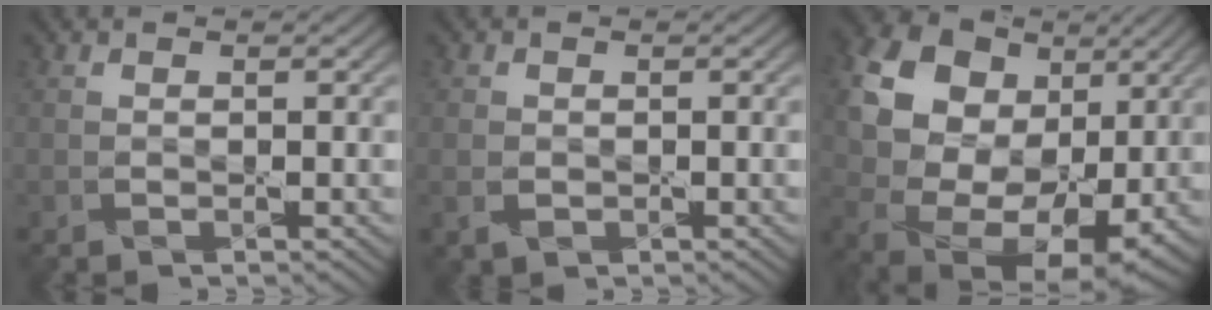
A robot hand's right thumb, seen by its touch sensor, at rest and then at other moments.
{"total": 1.9, "force": [-0.5, 1.5, 1.0], "torque": [-0.027, -0.008, -0.011]}
{"total": 18.5, "force": [6.0, 13.5, 11.2], "torque": [-0.259, 0.037, 0.120]}